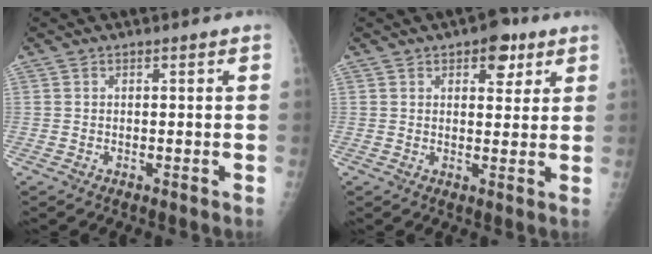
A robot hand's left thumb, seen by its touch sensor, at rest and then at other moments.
{"total": 5.9, "force": [3.2, 3.3, 3.7], "torque": [-0.021, -0.010, 0.037]}